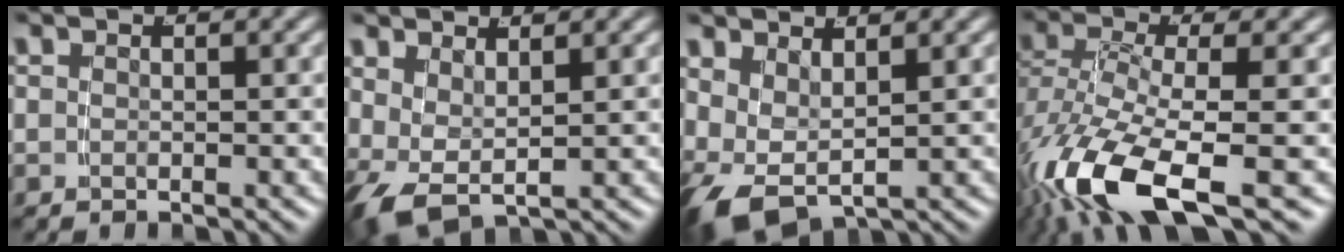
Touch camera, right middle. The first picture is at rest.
{"total": 5.3, "force": [-1.0, 4.0, 3.2], "torque": [-0.100, -0.032, -0.003]}
{"total": 6.5, "force": [-1.5, 5.3, 3.6], "torque": [-0.114, -0.035, -0.014]}
{"total": 8.0, "force": [-3.7, 2.9, 6.5], "torque": [-0.153, -0.044, -0.037]}